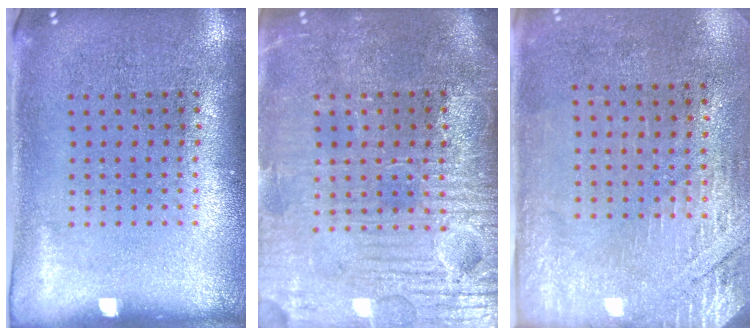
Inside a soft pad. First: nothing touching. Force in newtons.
{"total": 4.1, "press": 3.8, "slide": 1.5}
{"total": 2.7, "press": 2.3, "slide": 1.4}